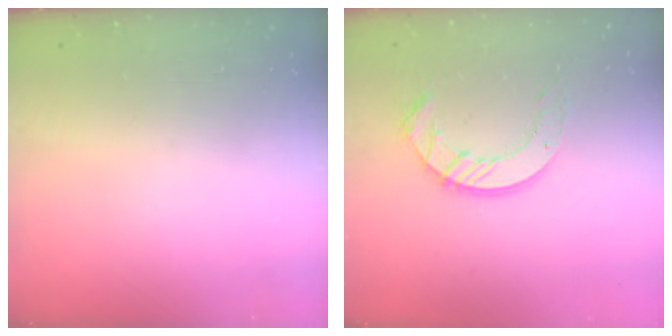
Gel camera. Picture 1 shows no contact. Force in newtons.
{"total": 10.2, "press": 10.1, "slide": 1.0}